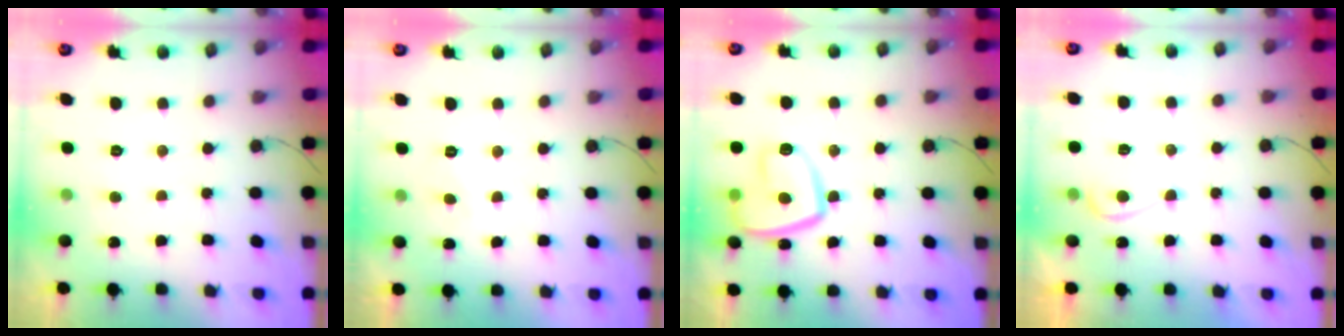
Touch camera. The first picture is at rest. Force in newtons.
{"total": 2.3, "press": 2.2, "slide": 0.7}
{"total": 12.8, "press": 12.7, "slide": 1.3}
{"total": 3.8, "press": 3.7, "slide": 0.7}